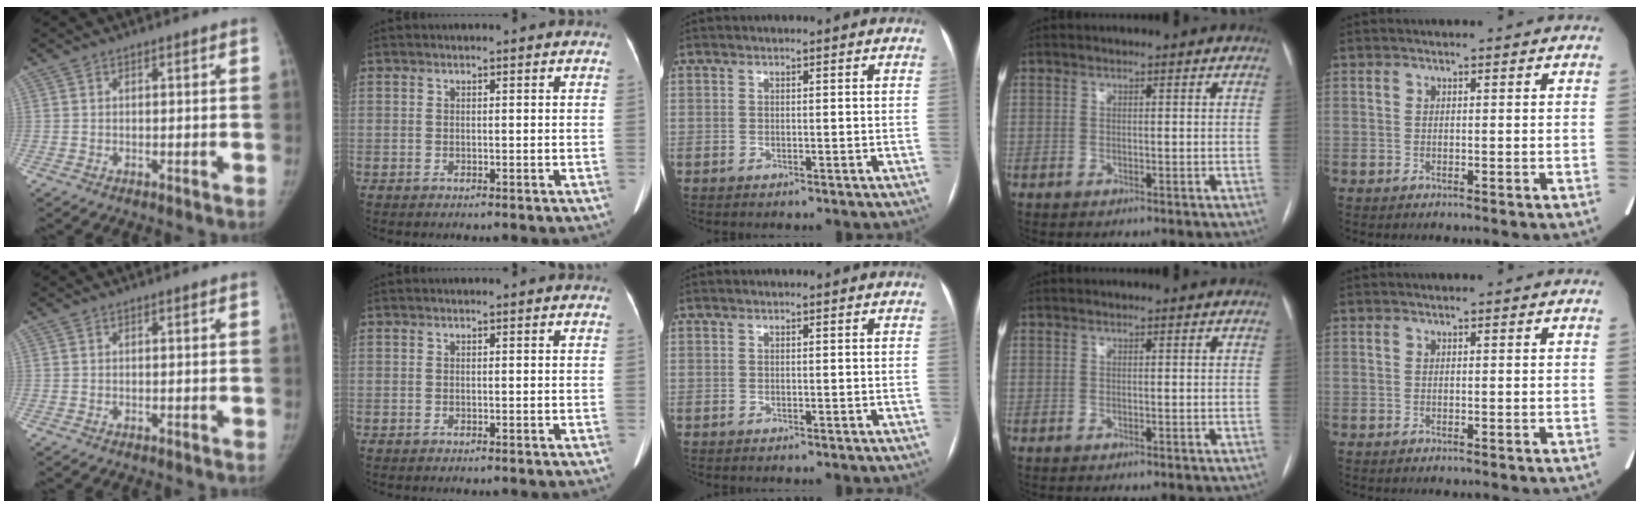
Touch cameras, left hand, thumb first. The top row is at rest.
{}